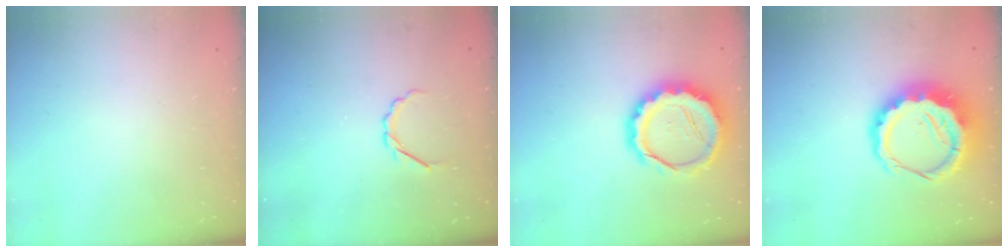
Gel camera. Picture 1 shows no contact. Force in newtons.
{"total": 2.5, "press": 2.4, "slide": 0.8}
{"total": 14.3, "press": 14.0, "slide": 2.9}
{"total": 13.6, "press": 13.3, "slide": 2.8}